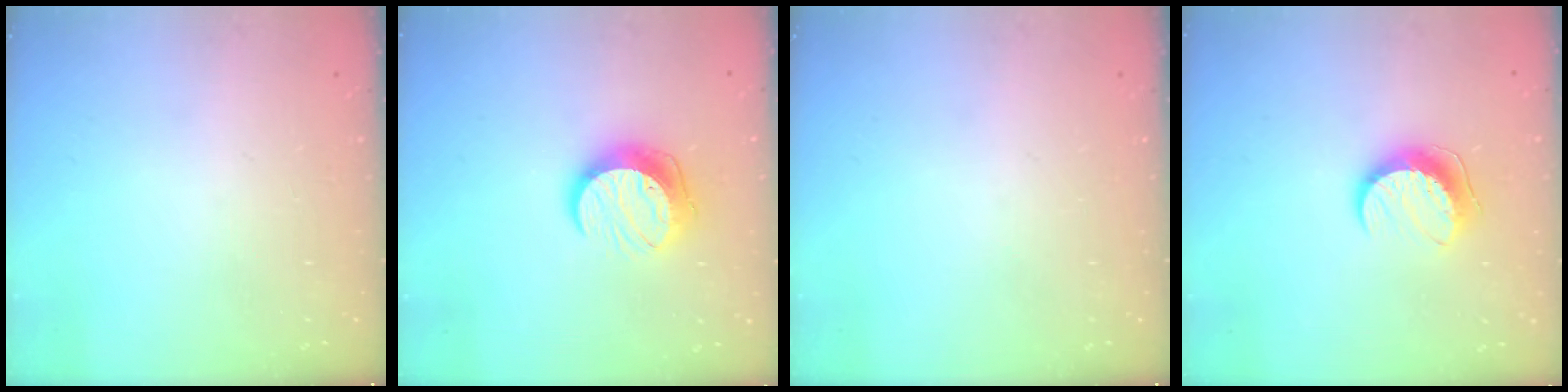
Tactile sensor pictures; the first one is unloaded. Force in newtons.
{"total": 11.4, "press": 11.4, "slide": 0.5}
{"total": 0.0}
{"total": 9.8, "press": 9.8, "slide": 0.5}